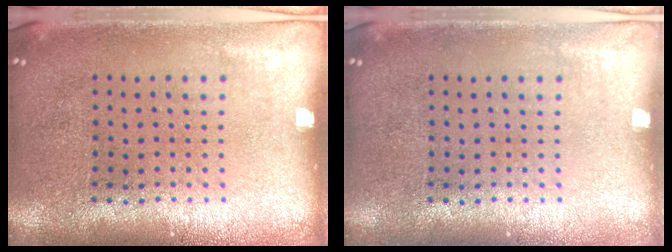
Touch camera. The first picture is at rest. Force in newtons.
{"total": 0.0}